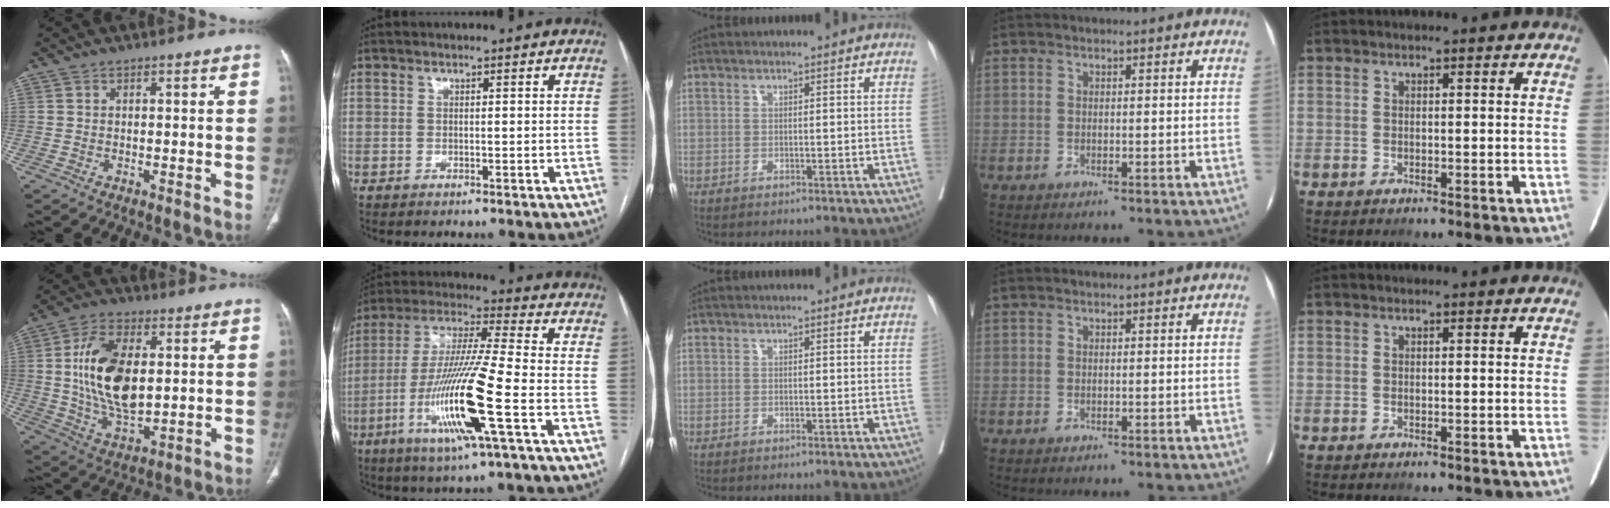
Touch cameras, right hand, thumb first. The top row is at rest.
{"thumb": {"total": 16.5, "force": [2.0, 8.8, 13.8], "torque": [-0.250, -0.010, 0.042]}, "index": {"total": 16.8, "force": [-5.7, -0.3, 15.8], "torque": [-0.321, -0.019, -0.112]}}